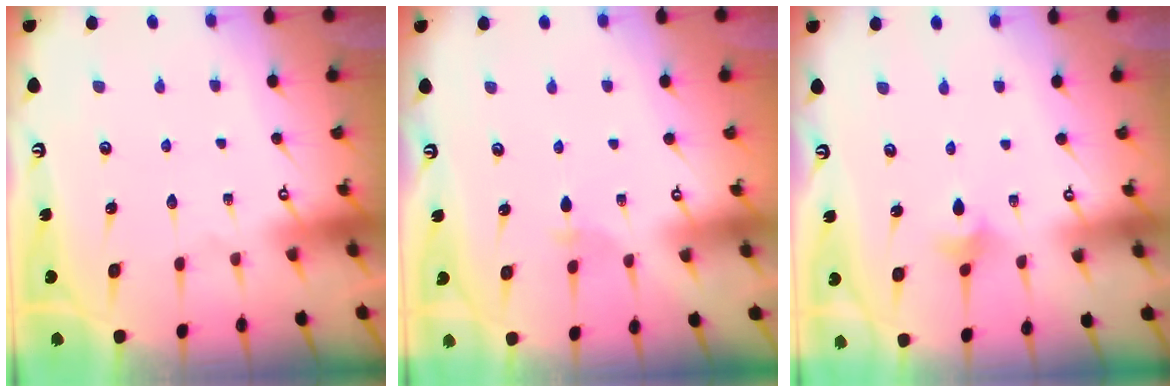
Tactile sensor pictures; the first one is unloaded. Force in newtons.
{"total": 2.8, "press": 2.7, "slide": 0.6}
{"total": 2.5, "press": 2.4, "slide": 0.6}